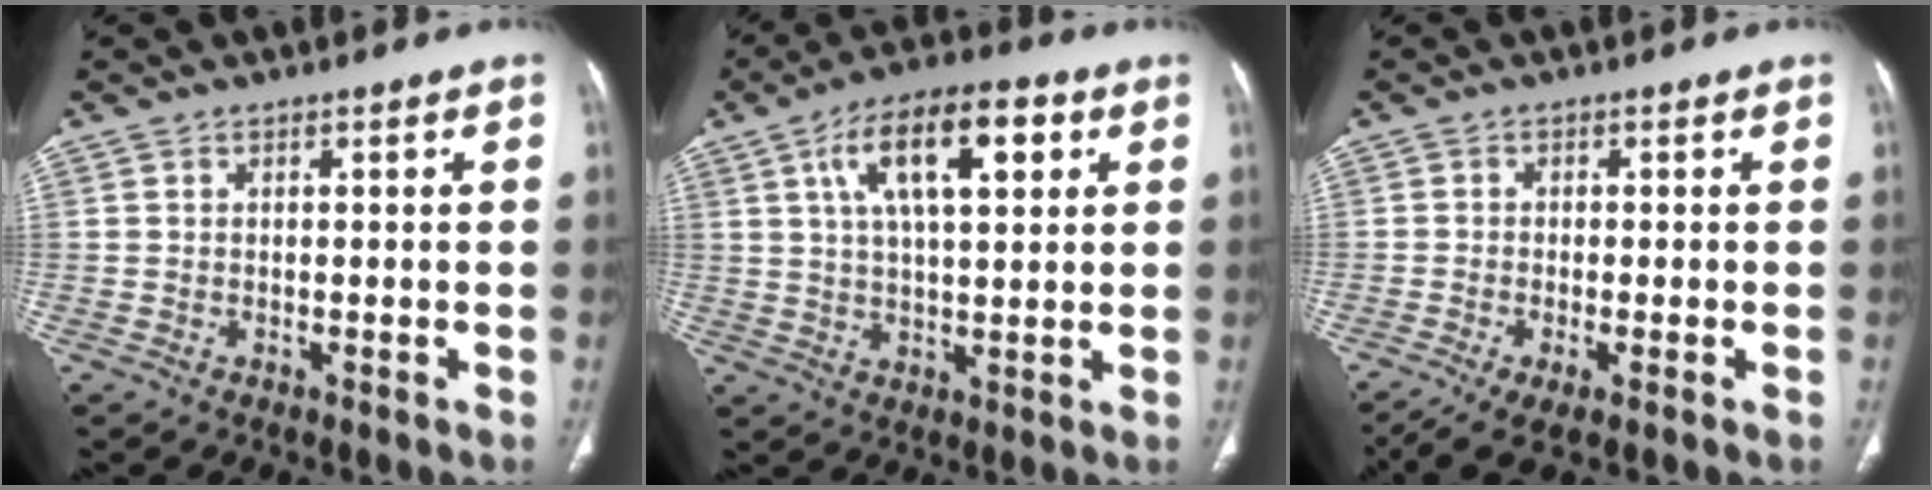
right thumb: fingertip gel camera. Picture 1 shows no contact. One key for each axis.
{"total": 14.6, "fx": 5.4, "fy": 6.1, "fz": 12.1, "tx": -0.187, "ty": 0.003, "tz": 0.086}
{"total": 6.3, "fx": -3.5, "fy": 1.6, "fz": 5.0, "tx": -0.098, "ty": -0.005, "tz": -0.064}